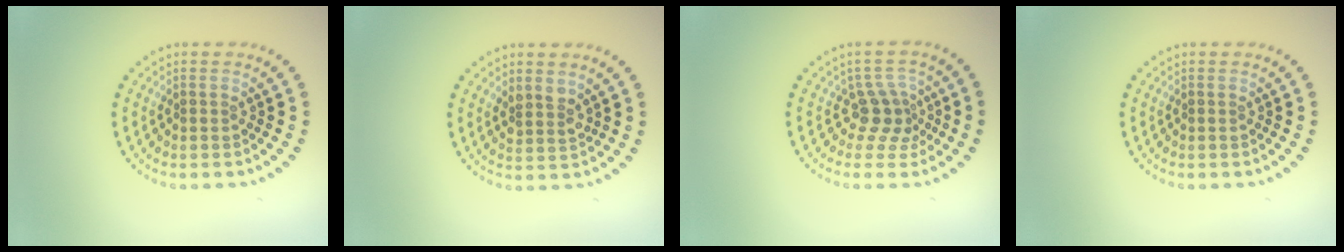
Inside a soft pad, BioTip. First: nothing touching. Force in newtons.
{"total": 1.8, "press": 1.5, "slide": 1.0}
{"total": 2.7, "press": 1.9, "slide": 1.9}
{"total": 0.0}